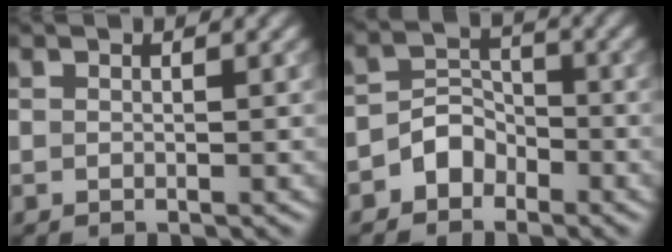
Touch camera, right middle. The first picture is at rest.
{"total": 2.7, "force": [-1.8, 1.9, 0.8], "torque": [-0.005, 0.013, -0.036]}